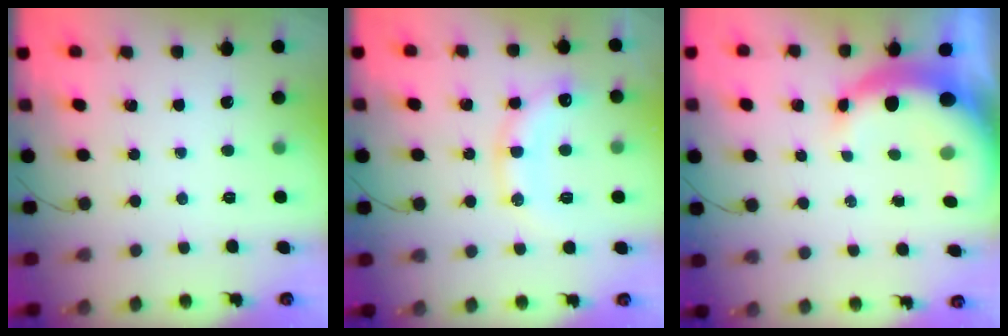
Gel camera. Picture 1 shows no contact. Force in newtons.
{"total": 13.3, "press": 13.3, "slide": 0.9}
{"total": 9.5, "press": 9.4, "slide": 1.8}